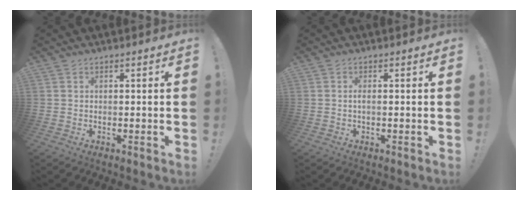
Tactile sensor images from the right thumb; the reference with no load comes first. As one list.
[{"total": 1.2, "force": [-0.3, 0.2, 1.1], "torque": [-0.023, 0.003, -0.006]}]